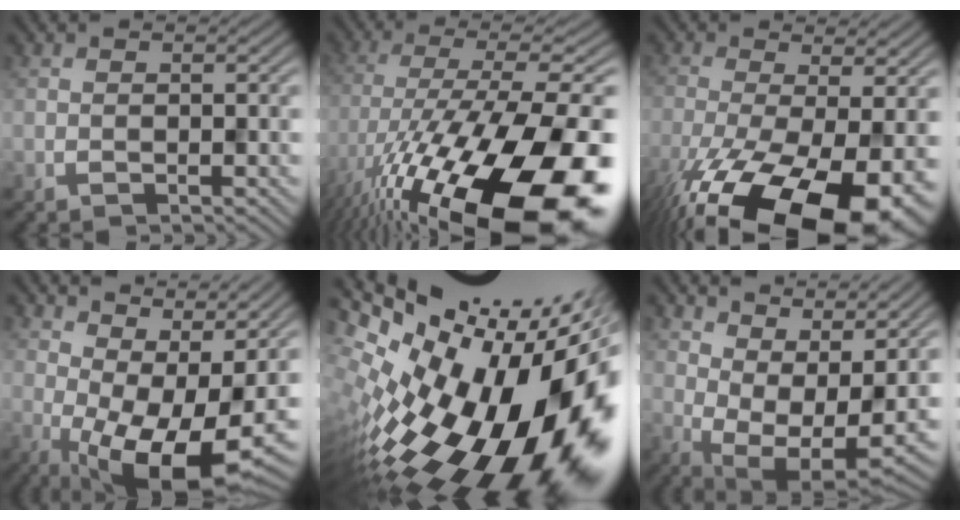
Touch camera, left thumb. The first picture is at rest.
{"total": 19.4, "force": [-10.3, 6.6, 15.1], "torque": [-0.262, -0.034, -0.142]}
{"total": 15.7, "force": [-8.2, 5.7, 12.1], "torque": [-0.242, -0.053, -0.109]}
{"total": 12.9, "force": [0.3, 6.0, 11.5], "torque": [-0.168, -0.011, 0.034]}
{"total": 19.6, "force": [-3.1, 9.3, 17.0], "torque": [-0.258, -0.061, -0.035]}
{"total": 9.0, "force": [4.2, 4.8, 6.4], "torque": [-0.115, -0.010, 0.091]}